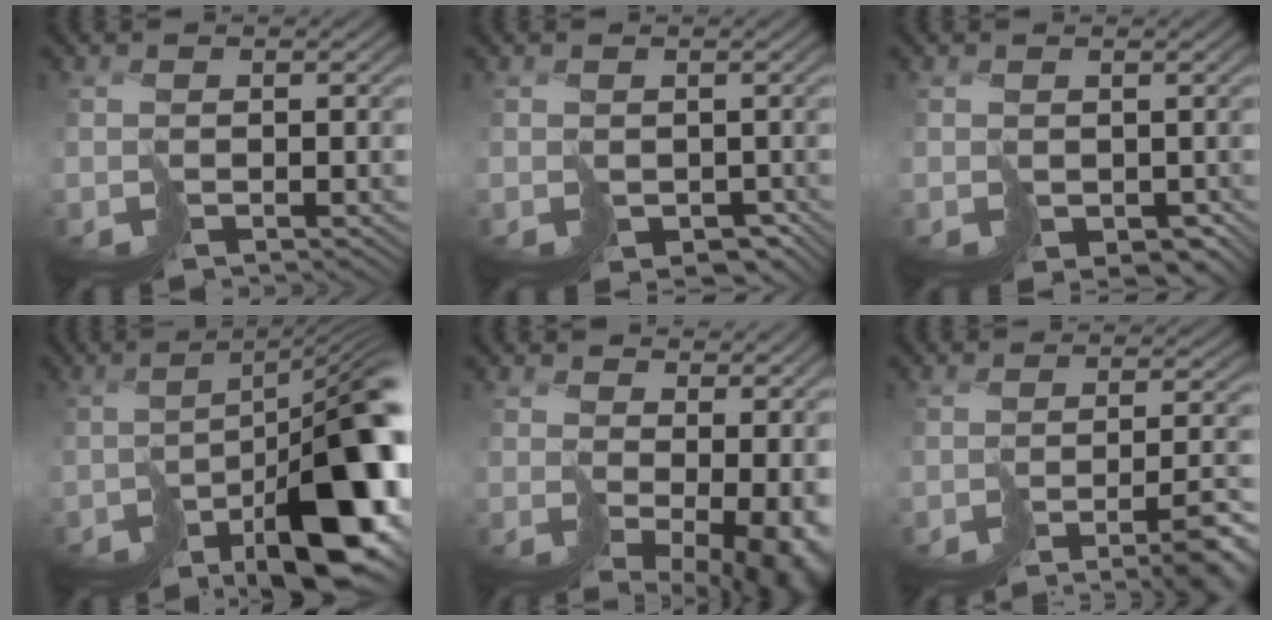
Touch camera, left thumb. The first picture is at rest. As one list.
[{"total": 2.5, "force": [-0.5, 2.2, 1.0], "torque": [-0.018, -0.015, 0.003]}, {"total": 2.0, "force": [0.2, 1.8, 0.9], "torque": [-0.018, -0.008, 0.009]}, {"total": 14.8, "force": [-6.2, 4.9, 12.5], "torque": [-0.153, -0.016, -0.087]}, {"total": 11.3, "force": [-0.3, 6.7, 9.0], "torque": [-0.157, -0.044, 0.060]}, {"total": 8.3, "force": [-6.1, 1.3, 5.5], "torque": [-0.071, -0.012, -0.077]}]